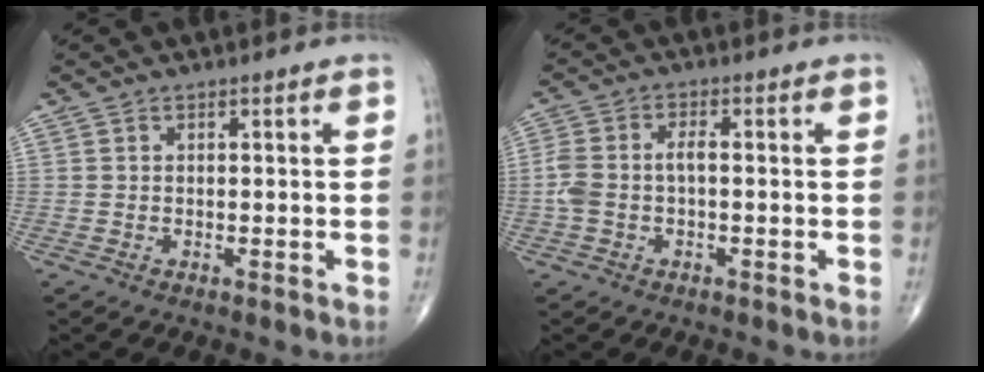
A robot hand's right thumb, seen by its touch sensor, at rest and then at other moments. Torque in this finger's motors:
{"motor_torque": [0.76, 0.56, 0.63, -0.02, 0.01]}